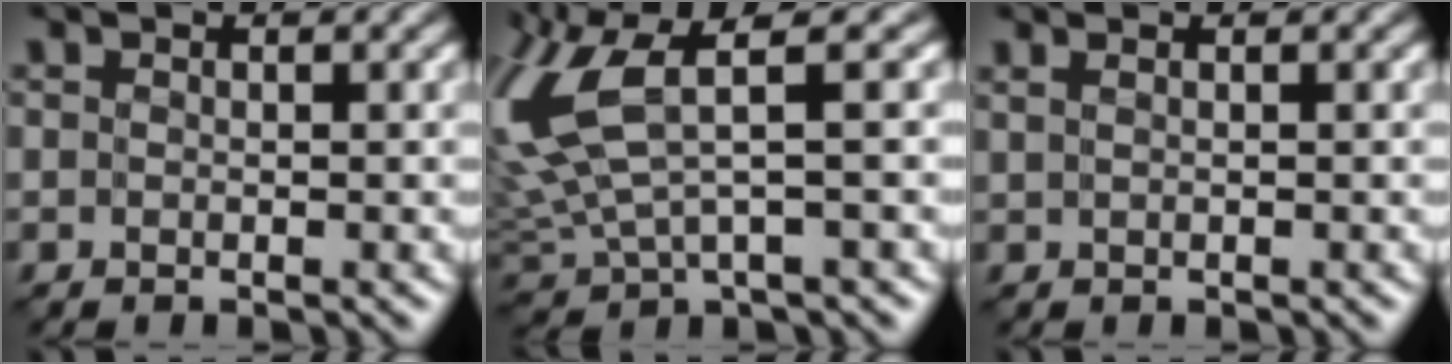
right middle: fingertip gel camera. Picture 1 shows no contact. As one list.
[{"total": 7.6, "force": [2.5, 2.9, 6.6], "torque": [-0.173, 0.003, 0.046]}, {"total": 0.7, "force": [0.6, -0.3, 0.2], "torque": [-0.008, 0.003, 0.015]}]